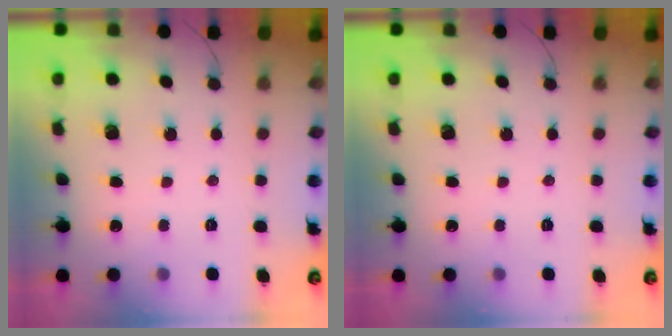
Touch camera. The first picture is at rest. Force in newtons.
{"total": 0.0}